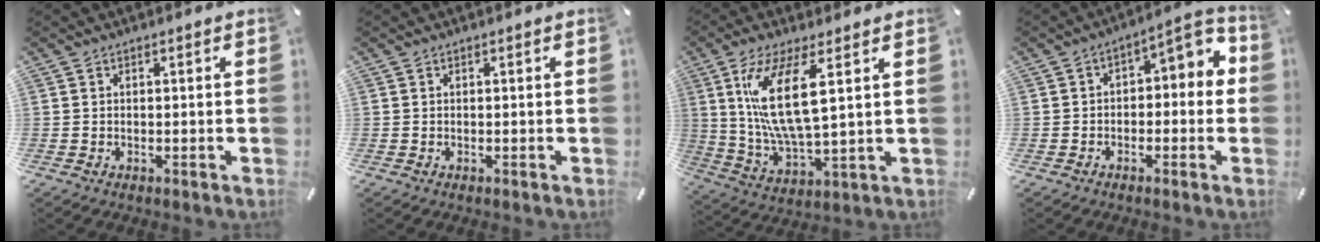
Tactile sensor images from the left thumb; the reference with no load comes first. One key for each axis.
{"total": 0.0}
{"total": 15.0, "fx": 4.9, "fy": 4.9, "fz": 13.3, "tx": -0.281, "ty": -0.012, "tz": 0.081}
{"total": 5.0, "fx": -0.7, "fy": 3.2, "fz": 3.7, "tx": -0.053, "ty": 0.002, "tz": -0.021}